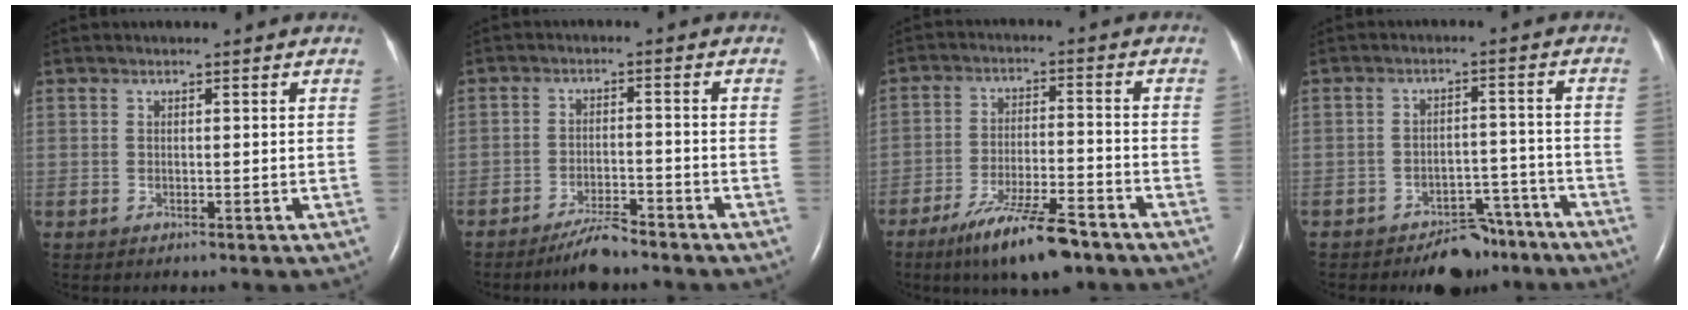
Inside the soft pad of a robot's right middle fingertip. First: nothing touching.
{"total": 4.5, "force": [-4.0, 0.5, 1.9], "torque": [-0.040, -0.009, -0.073]}
{"total": 11.1, "force": [-8.0, 1.2, 7.7], "torque": [-0.142, -0.023, -0.138]}
{"total": 7.4, "force": [-6.3, 3.5, 1.9], "torque": [-0.013, 0.025, -0.094]}